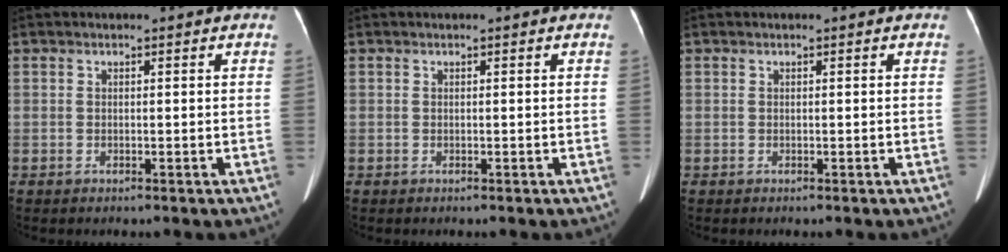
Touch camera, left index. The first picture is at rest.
{"total": 0.0}
{"total": 0.0}